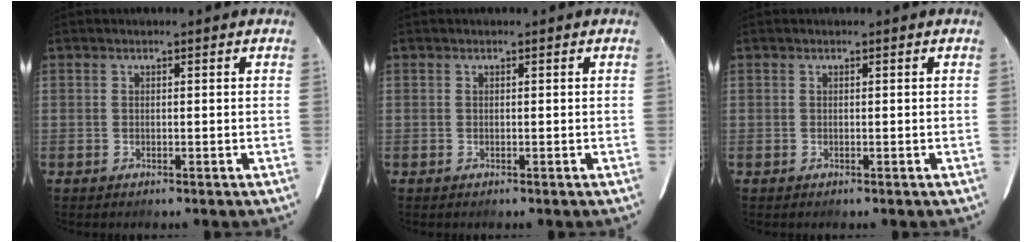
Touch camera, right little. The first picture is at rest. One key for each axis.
{"total": 0.0}
{"total": 0.0}